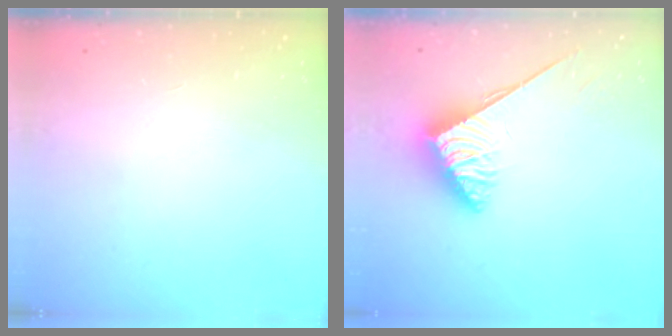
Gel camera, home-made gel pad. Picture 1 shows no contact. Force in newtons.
{"total": 3.6, "press": 3.6, "slide": 0.6}